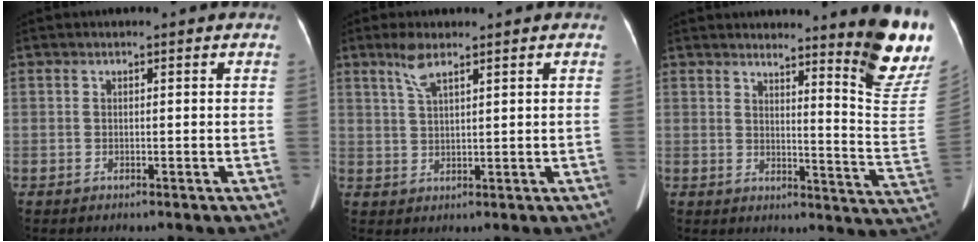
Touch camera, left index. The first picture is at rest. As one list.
[{"total": 3.4, "force": [2.4, 0.8, 2.4], "torque": [-0.055, 0.007, 0.054]}, {"total": 12.3, "force": [10.4, -0.5, 6.7], "torque": [-0.068, -0.084, 0.113]}]